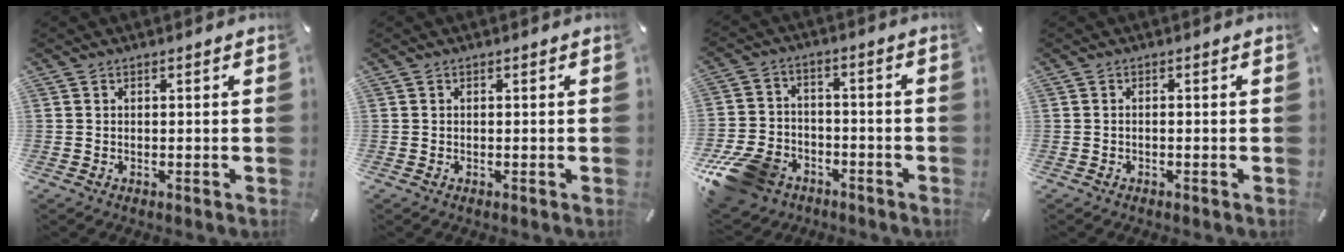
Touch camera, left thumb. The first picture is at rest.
{"total": 0.0}
{"total": 13.6, "force": [-8.1, 9.4, 5.7], "torque": [-0.115, 0.059, -0.142]}
{"total": 0.7, "force": [-0.4, 0.3, 0.5], "torque": [-0.012, 0.000, -0.009]}